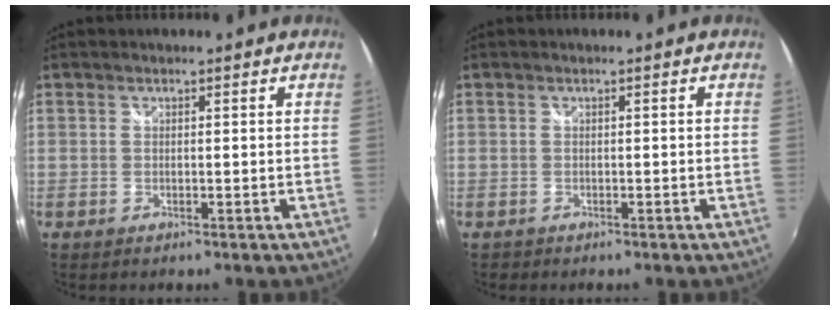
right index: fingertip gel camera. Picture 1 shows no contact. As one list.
[{"total": 1.0, "force": [-0.8, 0.6, 0.3], "torque": [-0.009, 0.000, -0.010]}]